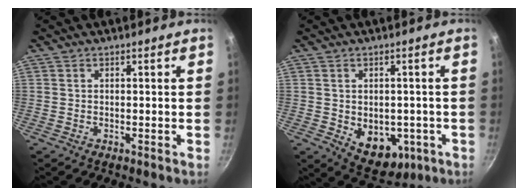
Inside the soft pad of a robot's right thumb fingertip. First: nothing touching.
{"total": 10.0, "force": [-2.9, 6.8, 6.6], "torque": [-0.069, 0.006, -0.024]}